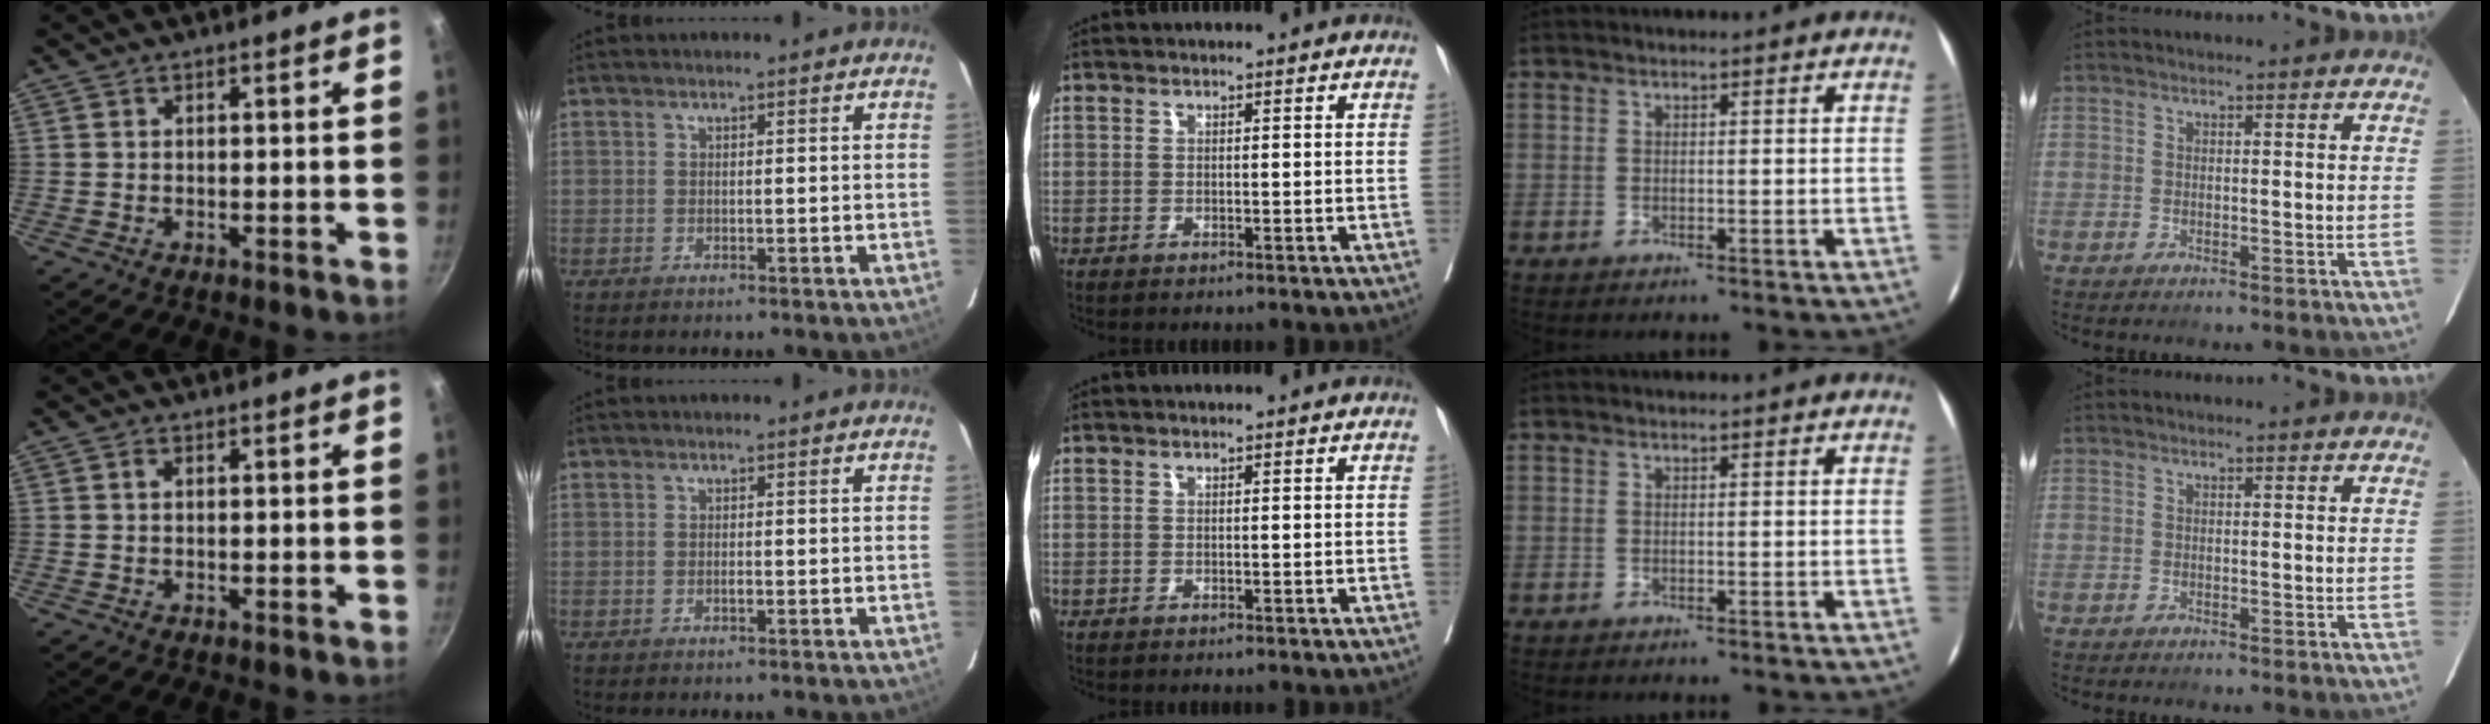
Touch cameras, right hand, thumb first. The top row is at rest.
{"thumb": {"total": 0.7, "force": [0.2, 0.4, 0.6], "torque": [-0.011, 0.002, 0.003]}, "index": {"total": 0.6, "force": [-0.2, 0.1, 0.6], "torque": [-0.013, 0.000, -0.003]}}